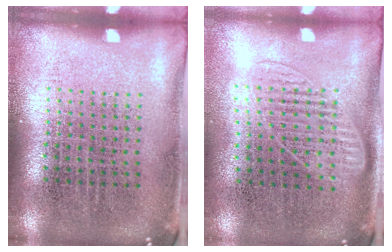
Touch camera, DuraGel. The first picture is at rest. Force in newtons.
{"total": 1.2, "press": 1.1, "slide": 0.6}